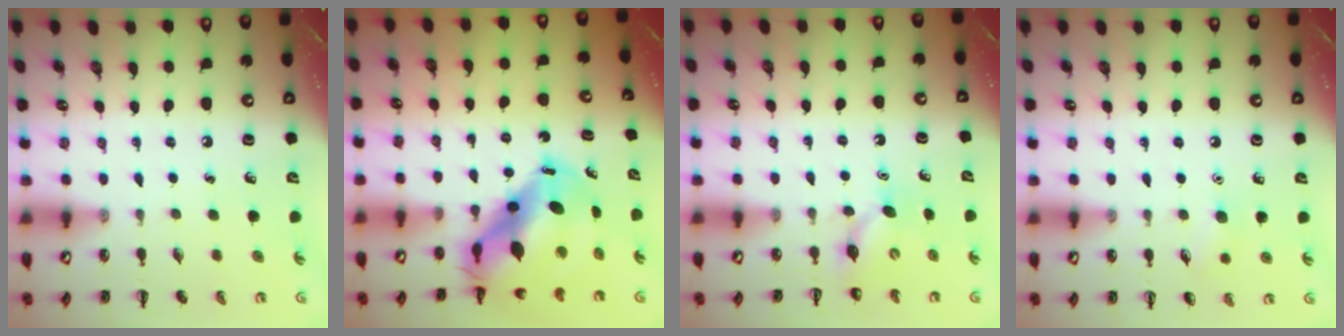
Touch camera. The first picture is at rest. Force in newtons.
{"total": 12.9, "press": 12.5, "slide": 3.5}
{"total": 4.6, "press": 4.6, "slide": 0.7}
{"total": 6.3, "press": 6.1, "slide": 1.6}